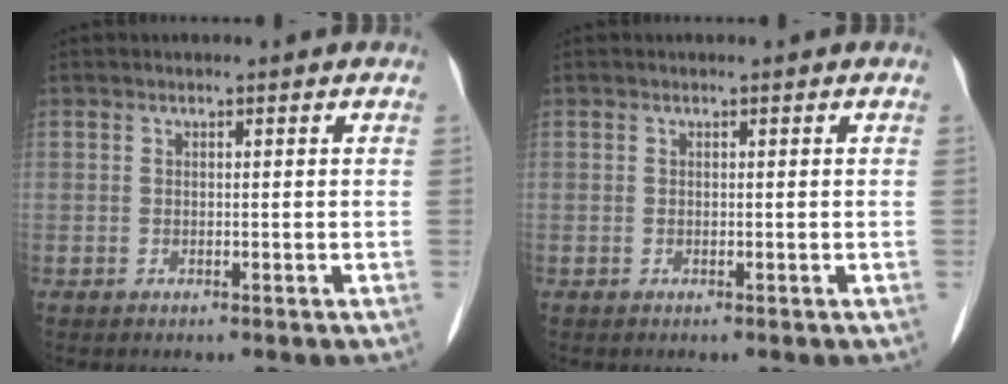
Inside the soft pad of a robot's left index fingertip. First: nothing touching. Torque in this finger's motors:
{"motor_torque": [0.00, 0.00, 0.00, 0.00]}